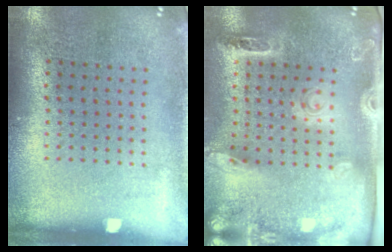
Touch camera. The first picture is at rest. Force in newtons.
{"total": 2.7, "press": 2.0, "slide": 1.8}